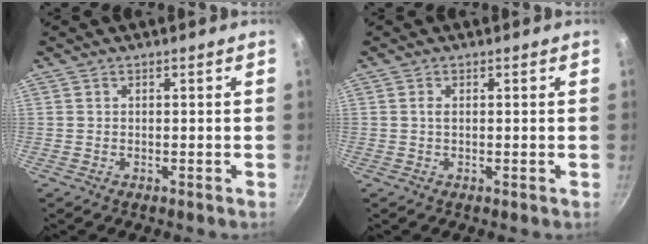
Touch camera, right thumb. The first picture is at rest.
{"total": 1.0, "force": [0.1, 0.4, 0.9], "torque": [-0.022, -0.002, 0.000]}